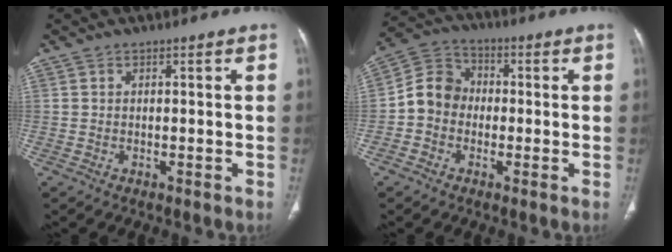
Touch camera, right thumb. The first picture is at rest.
{"total": 8.1, "force": [-1.3, 7.1, 3.7], "torque": [-0.049, 0.032, -0.039]}